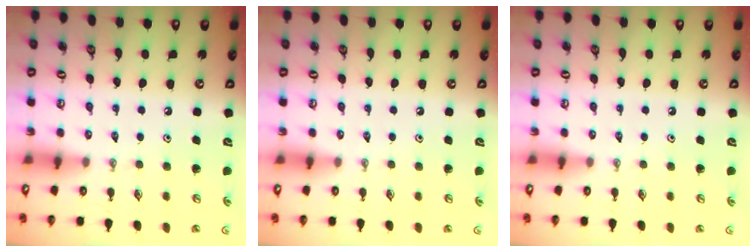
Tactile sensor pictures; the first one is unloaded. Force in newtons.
{"total": 0.0}
{"total": 0.0}